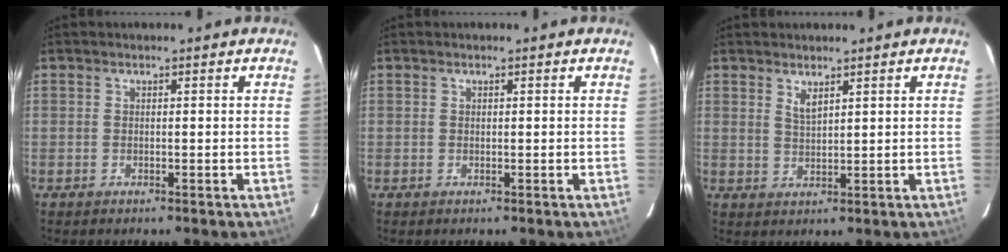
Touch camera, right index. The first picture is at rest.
{"total": 0.0}
{"total": 2.4, "force": [1.8, 0.5, 1.5], "torque": [-0.027, -0.003, 0.031]}